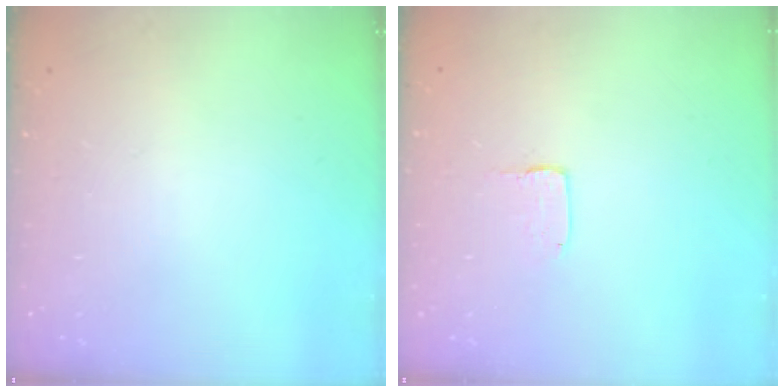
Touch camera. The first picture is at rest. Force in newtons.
{"total": 1.7, "press": 1.6, "slide": 0.1}